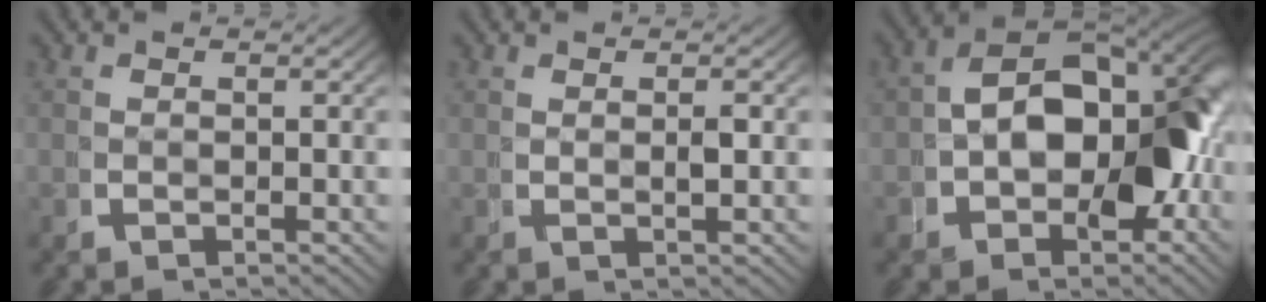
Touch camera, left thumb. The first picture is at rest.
{"total": 0.6, "force": [0.4, -0.1, 0.4], "torque": [-0.005, 0.009, 0.006]}
{"total": 13.7, "force": [-0.2, 8.8, 10.5], "torque": [-0.144, -0.005, -0.008]}